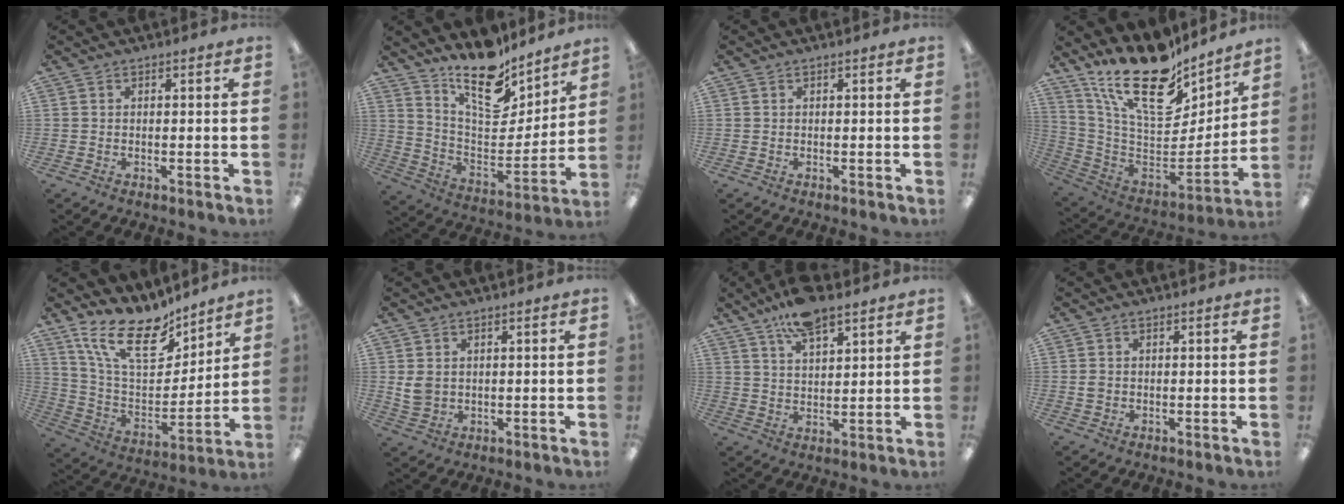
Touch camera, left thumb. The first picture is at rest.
{"total": 17.4, "force": [14.2, 6.4, 7.7], "torque": [-0.136, -0.112, 0.250]}
{"total": 0.0}
{"total": 23.2, "force": [16.8, 9.5, 12.9], "torque": [-0.229, -0.121, 0.295]}
{"total": 18.6, "force": [13.6, 7.8, 10.0], "torque": [-0.194, -0.083, 0.245]}
{"total": 4.1, "force": [1.1, 3.2, 2.3], "torque": [-0.043, -0.002, 0.021]}
{"total": 9.5, "force": [7.2, 3.1, 5.2], "torque": [-0.094, -0.031, 0.130]}
{"total": 1.2, "force": [0.1, 1.0, 0.6], "torque": [-0.012, 0.004, 0.000]}